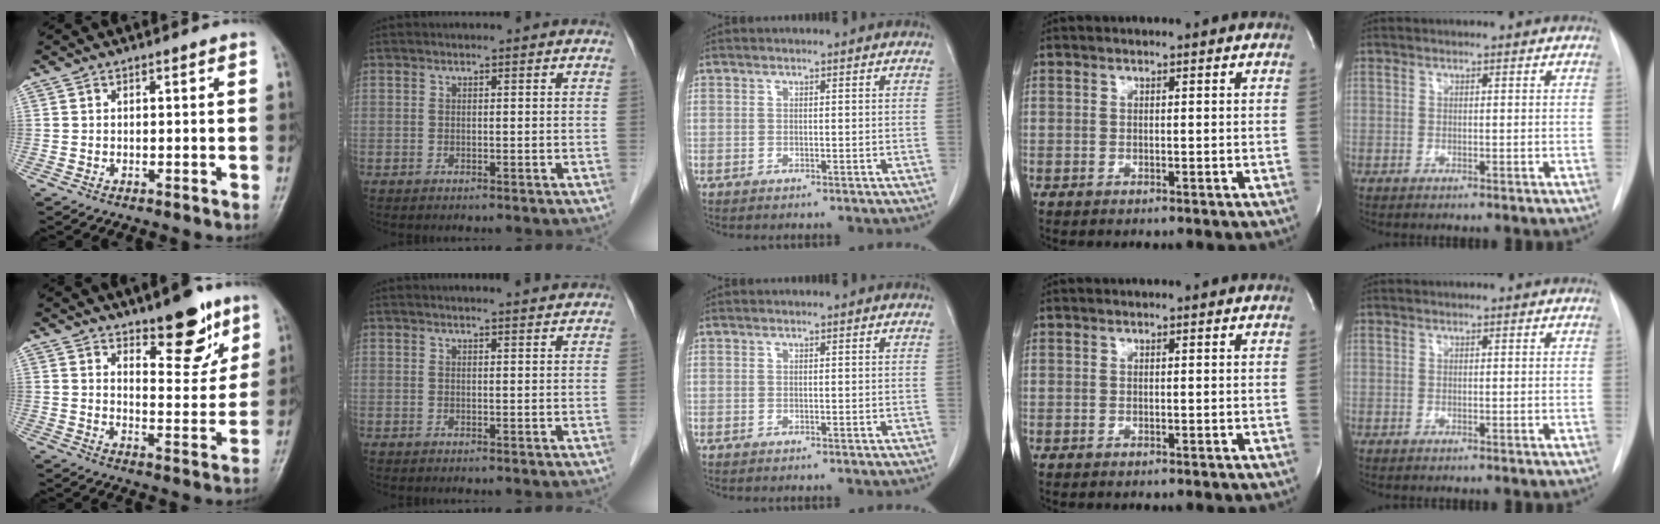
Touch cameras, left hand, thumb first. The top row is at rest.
{"thumb": {"total": 10.8, "force": [7.2, 4.3, 6.7], "torque": [-0.059, -0.052, 0.111]}, "index": {"total": 3.6, "force": [3.5, 0.0, 1.0], "torque": [-0.018, 0.008, 0.039]}}